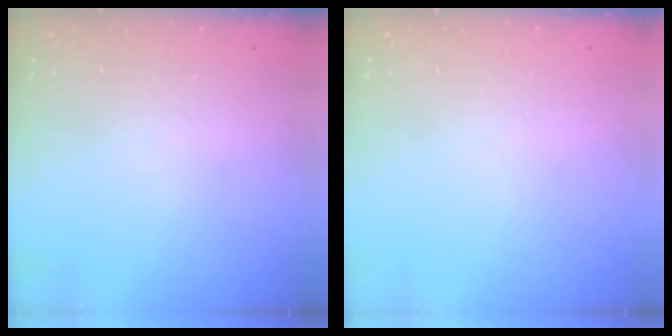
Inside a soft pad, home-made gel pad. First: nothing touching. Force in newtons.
{"total": 0.0}